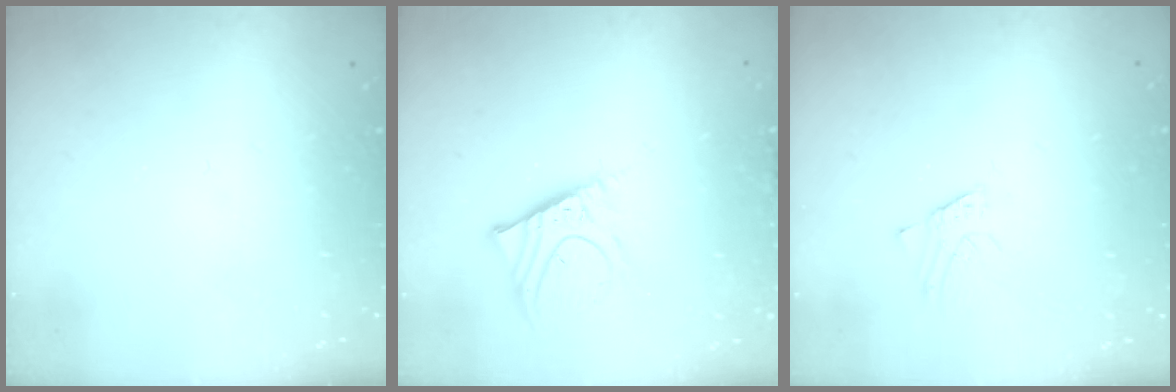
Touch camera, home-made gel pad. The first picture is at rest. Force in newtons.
{"total": 10.0, "press": 9.8, "slide": 2.2}
{"total": 2.1, "press": 2.1, "slide": 0.1}